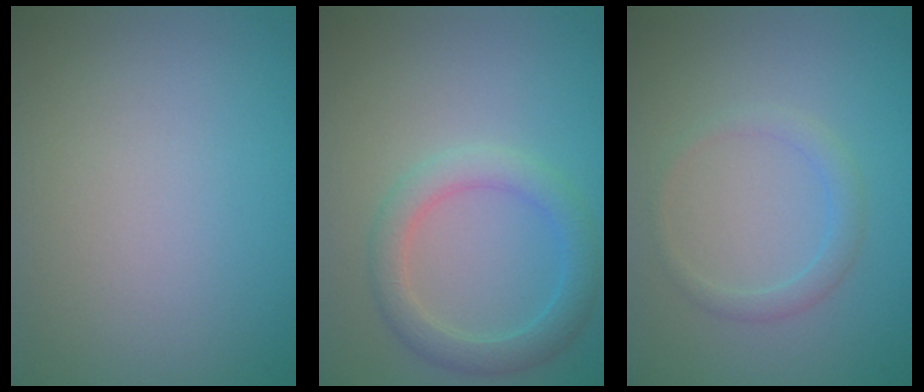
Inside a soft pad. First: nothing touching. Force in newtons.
{"total": 3.1, "press": 3.1, "slide": 0.0}
{"total": 1.6, "press": 1.6, "slide": 0.1}